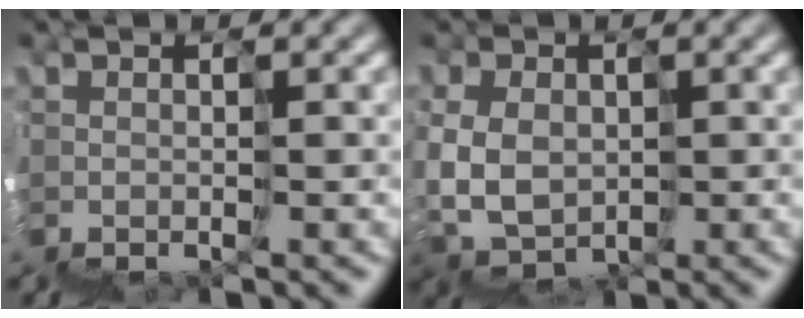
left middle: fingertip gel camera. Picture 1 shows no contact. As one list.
[{"total": 3.4, "force": [-0.1, 3.2, 1.0], "torque": [0.005, 0.010, 0.010]}]